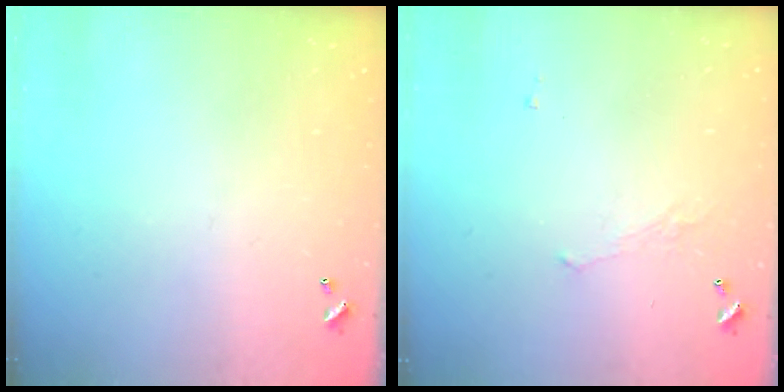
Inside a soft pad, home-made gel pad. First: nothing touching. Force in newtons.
{"total": 1.1, "press": 0.8, "slide": 0.7}